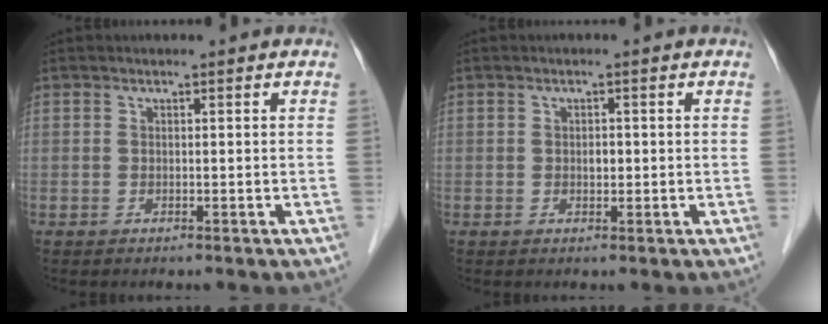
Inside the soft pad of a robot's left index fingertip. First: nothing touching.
{"total": 1.1, "force": [0.1, 0.7, 0.8], "torque": [-0.014, 0.001, 0.001]}